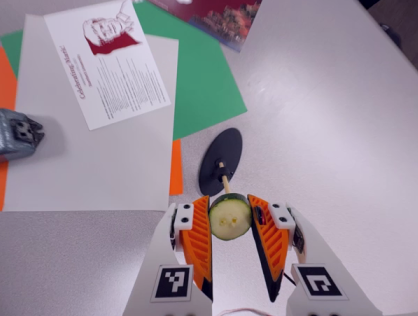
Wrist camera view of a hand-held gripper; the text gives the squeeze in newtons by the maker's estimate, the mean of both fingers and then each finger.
{"total": 12.0, "left": 12.7, "right": 11.4}